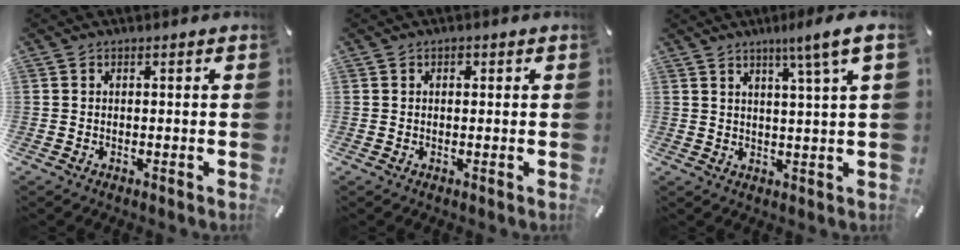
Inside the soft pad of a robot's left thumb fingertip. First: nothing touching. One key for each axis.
{"total": 0.9, "fx": 0.2, "fy": 0.8, "fz": 0.4, "tx": -0.002, "ty": 0.001, "tz": 0.001}
{"total": 7.2, "fx": 4.3, "fy": -0.5, "fz": 5.7, "tx": -0.095, "ty": -0.019, "tz": 0.066}